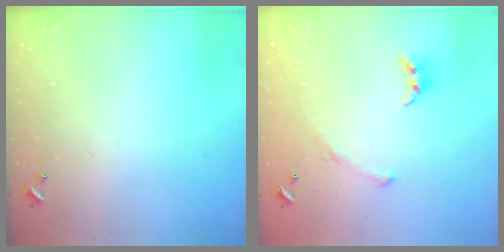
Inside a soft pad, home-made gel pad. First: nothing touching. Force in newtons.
{"total": 2.3, "press": 2.1, "slide": 1.0}